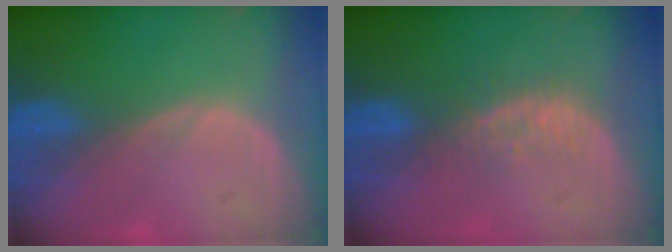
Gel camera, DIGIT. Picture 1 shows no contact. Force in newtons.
{"total": 3.9, "press": 3.5, "slide": 1.8}